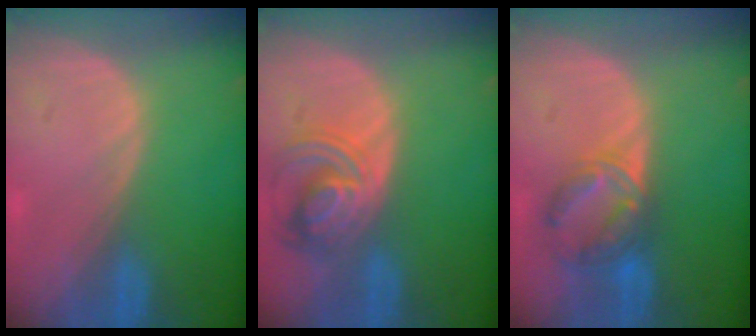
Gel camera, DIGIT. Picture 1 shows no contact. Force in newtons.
{"total": 7.6, "press": 6.8, "slide": 3.5}
{"total": 6.9, "press": 6.3, "slide": 2.8}